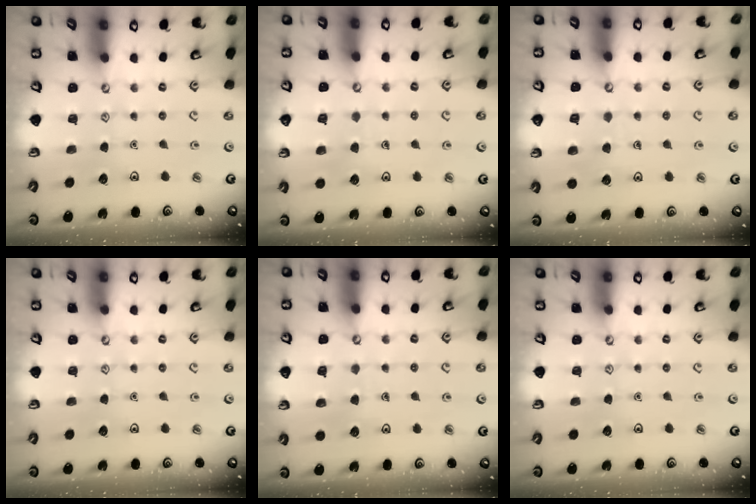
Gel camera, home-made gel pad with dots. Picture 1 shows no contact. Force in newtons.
{"total": 4.3, "press": 4.3, "slide": 0.4}
{"total": 5.6, "press": 5.6, "slide": 0.2}
{"total": 0.0}
{"total": 6.4, "press": 6.3, "slide": 0.6}
{"total": 0.0}